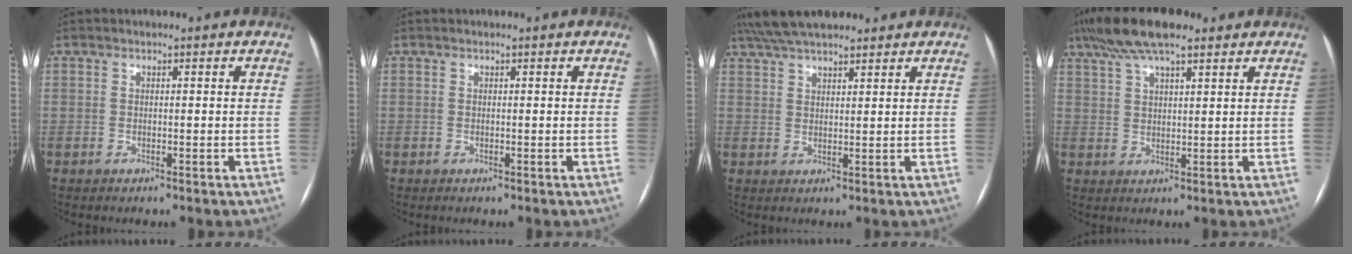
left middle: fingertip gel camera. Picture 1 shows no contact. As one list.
[{"total": 0.0}, {"total": 10.5, "force": [8.8, 2.6, 5.0], "torque": [-0.083, 0.044, 0.150]}, {"total": 10.9, "force": [8.0, 2.6, 7.0], "torque": [-0.132, 0.041, 0.140]}]